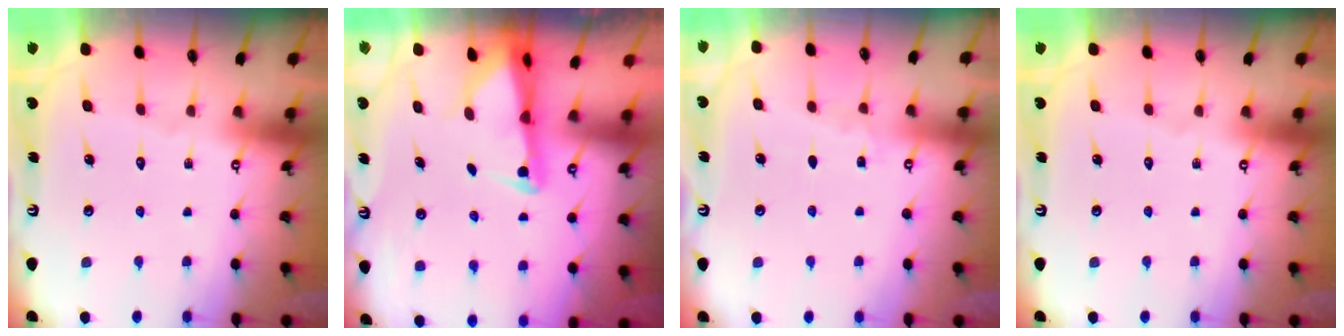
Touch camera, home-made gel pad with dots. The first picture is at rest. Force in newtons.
{"total": 2.4, "press": 2.3, "slide": 0.5}
{"total": 2.6, "press": 2.5, "slide": 0.4}
{"total": 0.0}